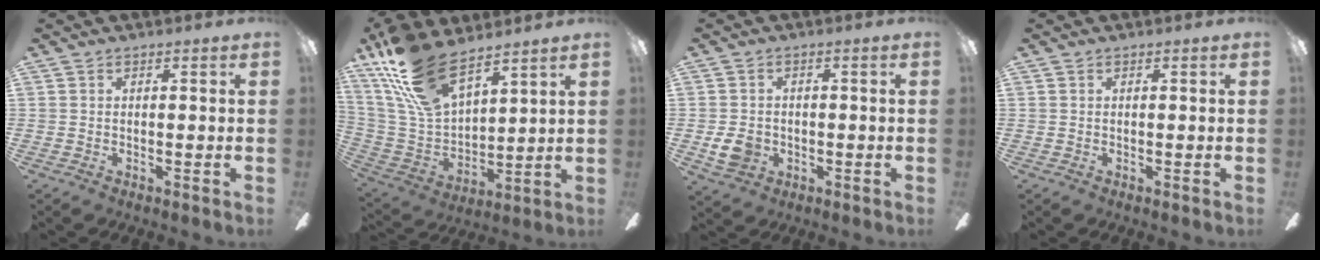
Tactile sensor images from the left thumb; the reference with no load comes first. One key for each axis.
{"total": 19.6, "fx": 14.3, "fy": 8.1, "fz": 10.7, "tx": -0.250, "ty": -0.080, "tz": 0.259}
{"total": 5.4, "fx": -0.8, "fy": 4.5, "fz": 2.8, "tx": -0.053, "ty": -0.001, "tz": -0.017}
{"total": 0.0}